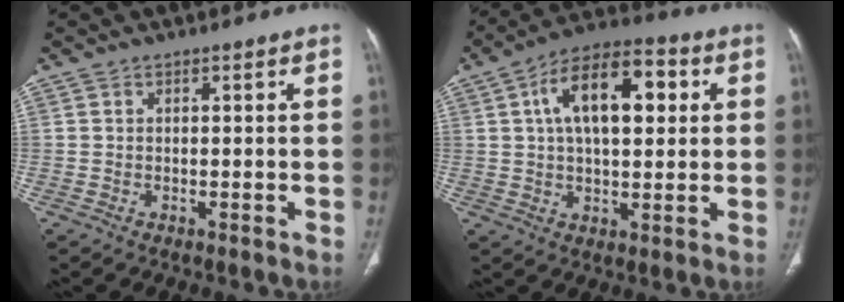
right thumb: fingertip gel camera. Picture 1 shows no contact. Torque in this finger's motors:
{"motor_torque": [1.38, 3.63, 1.33, -0.06, 0.11]}